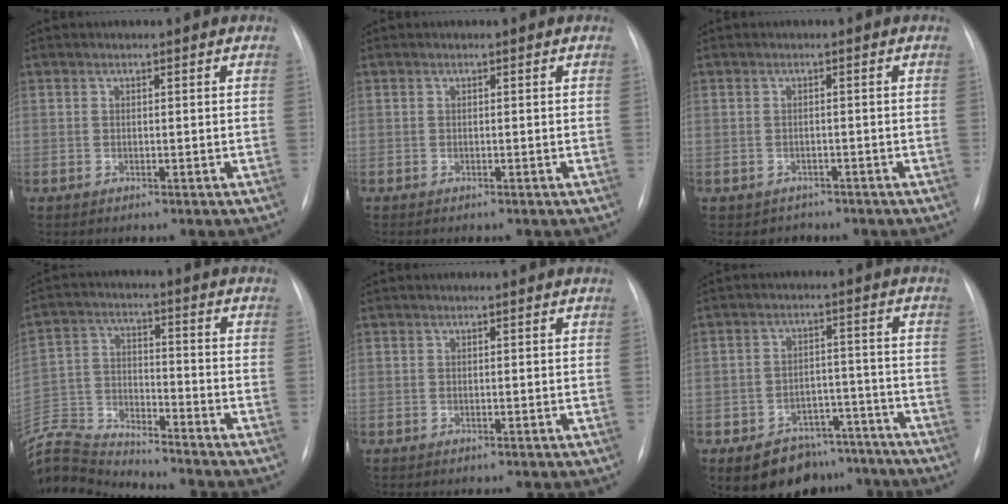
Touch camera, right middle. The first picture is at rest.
{"total": 0.0}
{"total": 1.9, "force": [-1.3, 1.3, -0.3], "torque": [-0.007, 0.007, -0.018]}
{"total": 14.3, "force": [-14.2, -0.2, 1.7], "torque": [-0.036, 0.022, -0.255]}
{"total": 0.0}
{"total": 10.6, "force": [-8.1, 6.3, 2.8], "torque": [-0.020, 0.034, -0.110]}